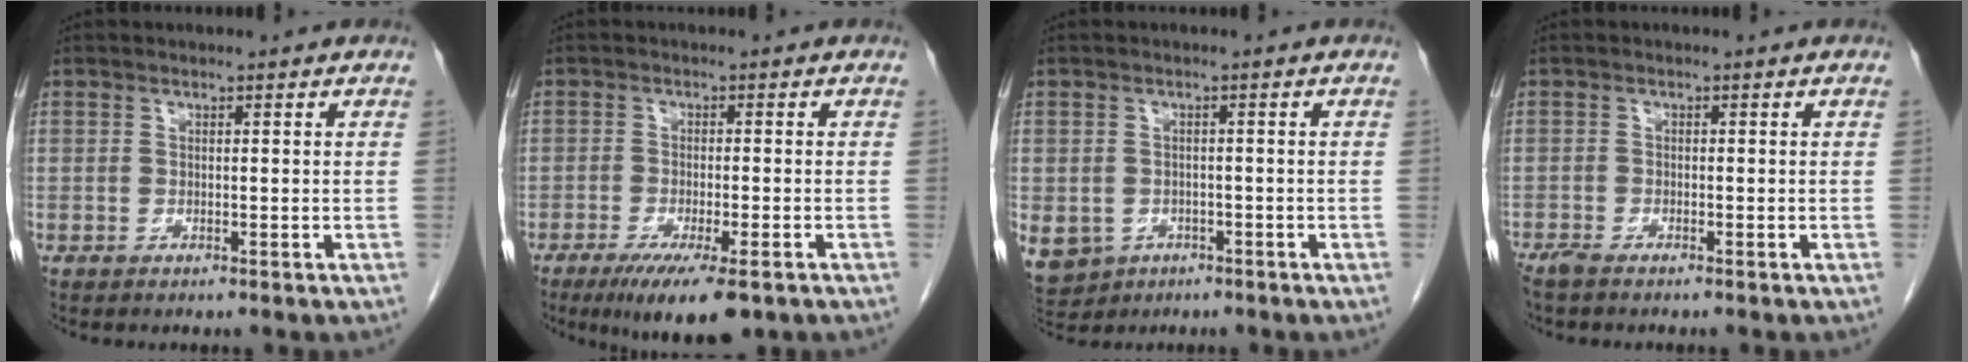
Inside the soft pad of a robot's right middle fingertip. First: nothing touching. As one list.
[{"total": 8.8, "force": [-5.6, 1.8, 6.5], "torque": [-0.098, -0.018, -0.085]}, {"total": 10.6, "force": [-5.0, 8.7, 3.6], "torque": [-0.108, -0.001, -0.064]}, {"total": 1.6, "force": [-1.4, 0.1, 0.8], "torque": [-0.021, -0.006, -0.031]}]